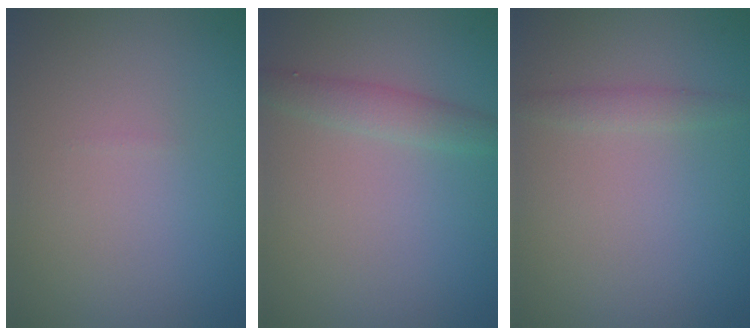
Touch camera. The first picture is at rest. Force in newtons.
{"total": 1.9, "press": 1.9, "slide": 0.1}
{"total": 1.1, "press": 1.1, "slide": 0.0}